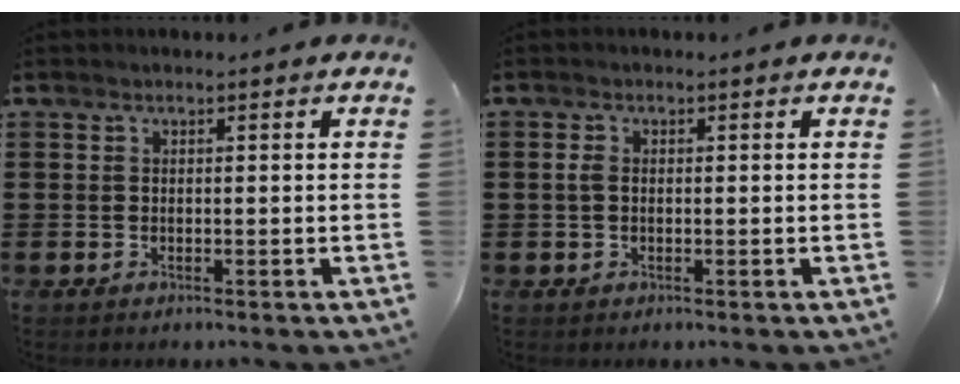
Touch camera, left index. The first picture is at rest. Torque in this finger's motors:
{"motor_torque": [0.25, 0.35, 0.14, 0.02]}